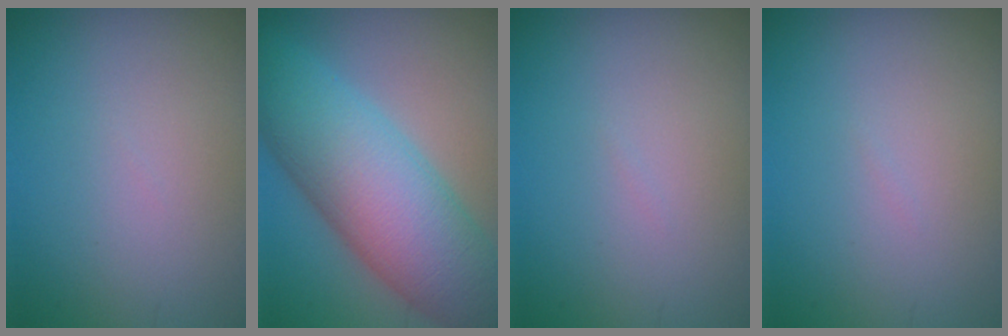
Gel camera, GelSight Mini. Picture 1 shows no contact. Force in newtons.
{"total": 11.2, "press": 11.2, "slide": 0.2}
{"total": 0.0}
{"total": 0.0}